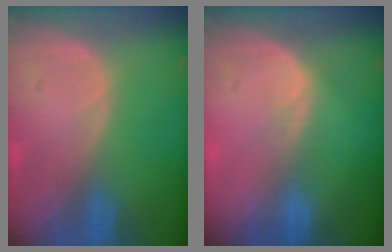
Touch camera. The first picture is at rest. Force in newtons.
{"total": 2.0, "press": 1.1, "slide": 1.7}